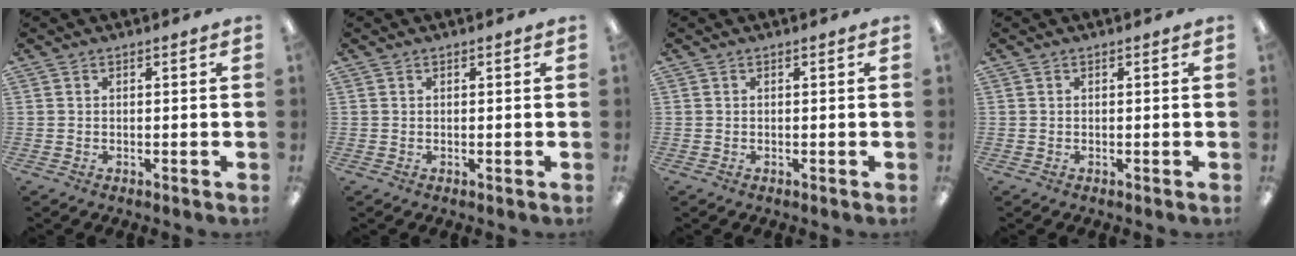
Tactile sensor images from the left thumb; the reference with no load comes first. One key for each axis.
{"total": 0.0}
{"total": 0.0}
{"total": 0.0}